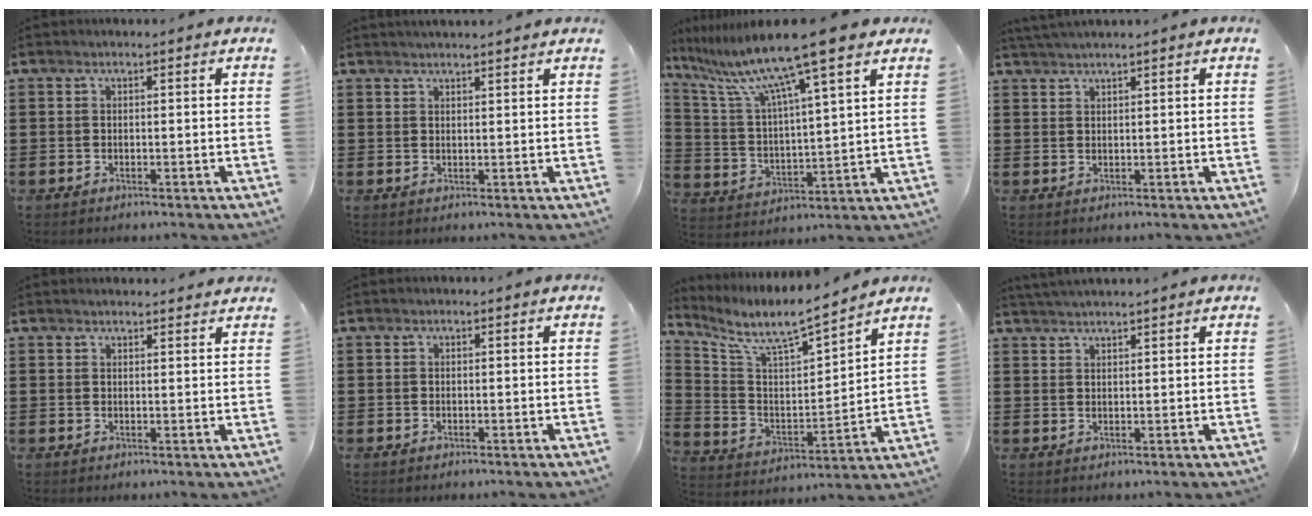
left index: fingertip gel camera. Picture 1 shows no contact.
{"total": 1.6, "force": [1.5, -0.2, 0.4], "torque": [-0.009, 0.001, 0.030]}
{"total": 12.1, "force": [9.4, -0.4, 7.7], "torque": [-0.183, -0.048, 0.151]}
{"total": 1.6, "force": [1.5, -0.4, 0.6], "torque": [-0.013, -0.001, 0.029]}
{"total": 1.5, "force": [1.5, 0.0, 0.1], "torque": [-0.005, 0.001, 0.030]}
{"total": 0.0}
{"total": 6.8, "force": [6.0, 0.9, 3.0], "torque": [-0.089, -0.047, 0.097]}
{"total": 2.0, "force": [1.9, -0.4, 0.3], "torque": [-0.010, -0.001, 0.038]}